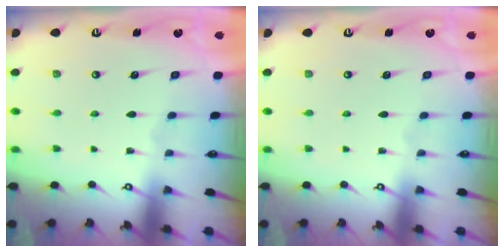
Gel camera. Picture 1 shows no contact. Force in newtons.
{"total": 0.0}